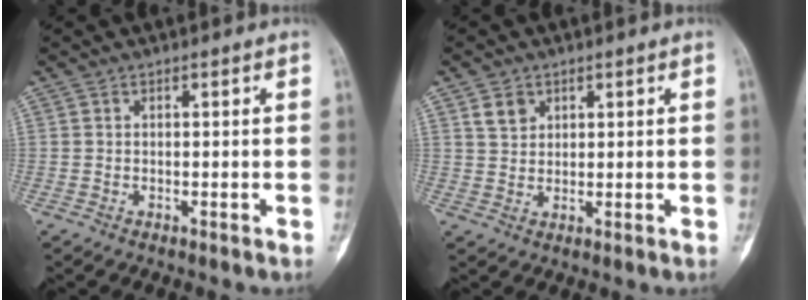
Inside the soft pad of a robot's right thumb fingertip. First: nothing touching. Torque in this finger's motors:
{"motor_torque": [-0.46, 0.40, 0.30, 0.23, 0.00]}